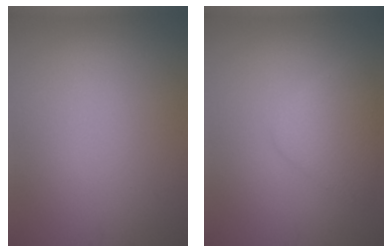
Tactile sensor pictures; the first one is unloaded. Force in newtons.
{"total": 3.0, "press": 3.0, "slide": 0.0}